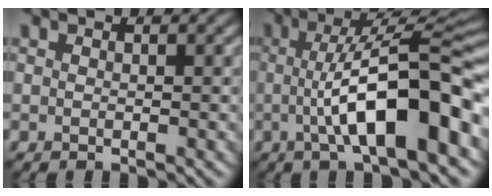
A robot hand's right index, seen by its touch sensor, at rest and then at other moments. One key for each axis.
{"total": 11.4, "fx": -1.4, "fy": 2.7, "fz": 11.0, "tx": -0.150, "ty": 0.015, "tz": -0.026}